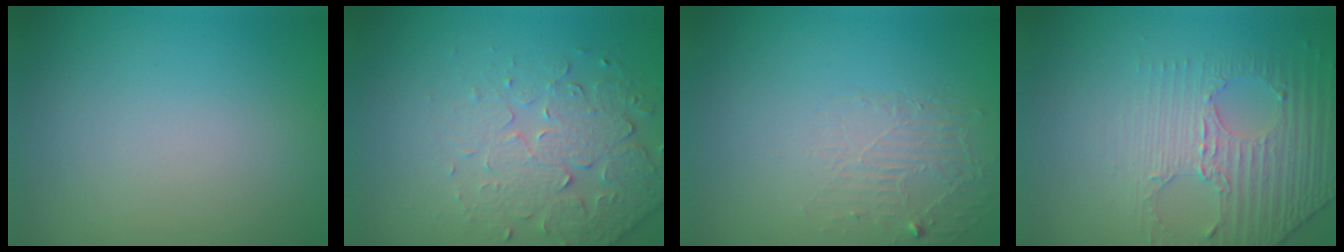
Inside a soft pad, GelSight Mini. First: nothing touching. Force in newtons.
{"total": 5.1, "press": 3.7, "slide": 3.5}
{"total": 1.8, "press": 0.4, "slide": 1.8}
{"total": 4.3, "press": 2.9, "slide": 3.2}